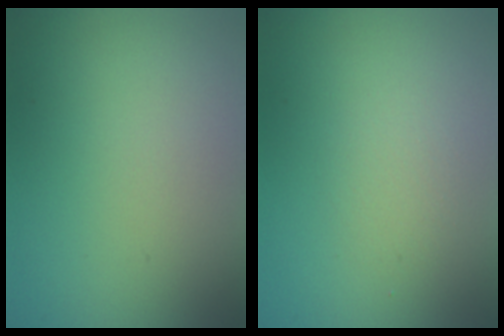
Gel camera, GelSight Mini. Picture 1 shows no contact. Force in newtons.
{"total": 1.1, "press": 1.1, "slide": 0.1}